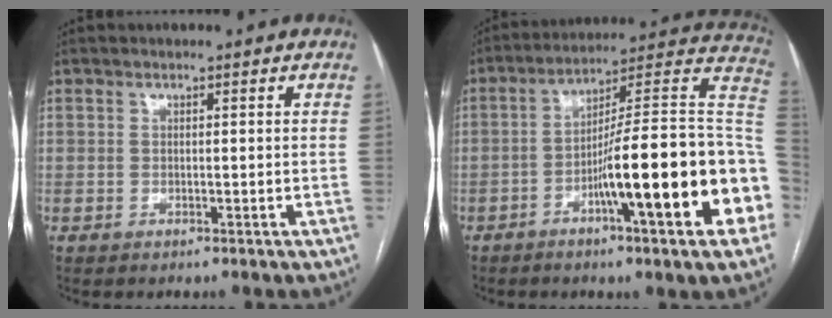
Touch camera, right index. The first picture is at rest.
{"total": 23.2, "force": [-6.7, 1.6, 22.2], "torque": [-0.240, 0.019, -0.100]}